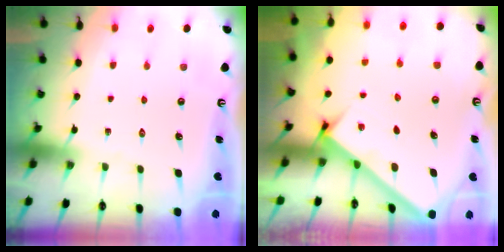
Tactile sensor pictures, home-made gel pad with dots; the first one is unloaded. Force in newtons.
{"total": 2.5, "press": 2.5, "slide": 0.3}